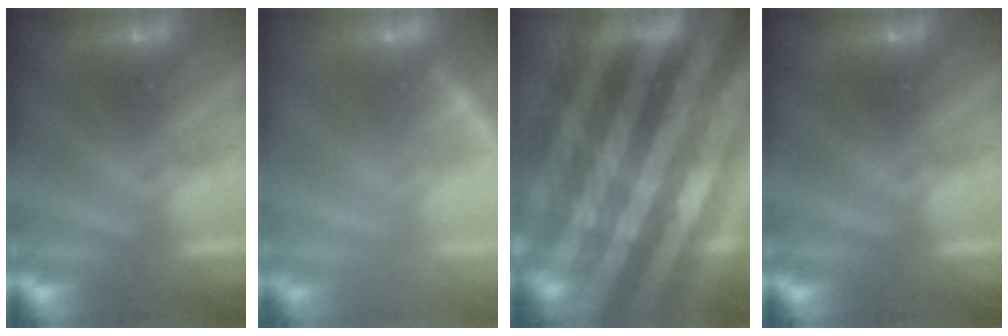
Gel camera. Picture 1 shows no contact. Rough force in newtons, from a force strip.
{"total": 2.4}
{"total": 5.6}
{"total": 0.0}